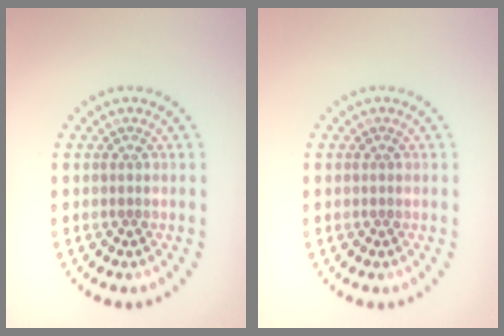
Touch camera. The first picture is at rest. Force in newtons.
{"total": 0.0}